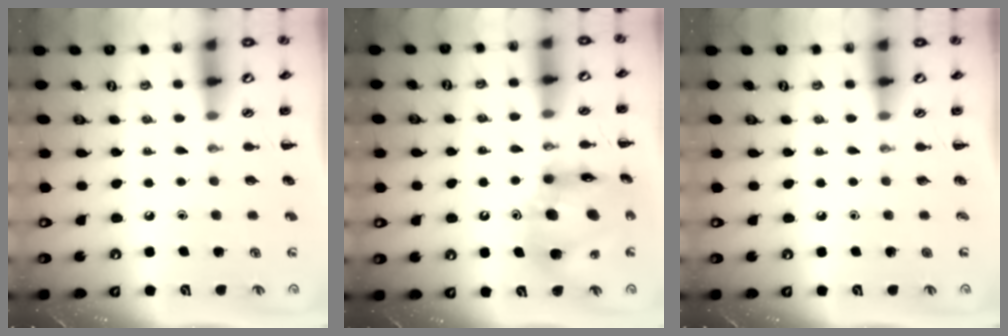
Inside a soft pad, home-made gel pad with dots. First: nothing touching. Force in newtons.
{"total": 15.2, "press": 14.4, "slide": 4.8}
{"total": 0.0}